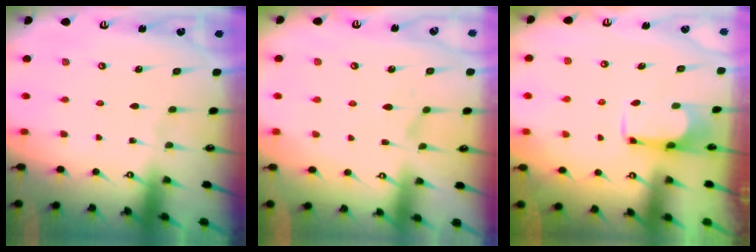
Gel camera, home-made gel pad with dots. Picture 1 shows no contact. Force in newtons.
{"total": 2.0, "press": 1.6, "slide": 1.2}
{"total": 3.7, "press": 3.6, "slide": 0.7}